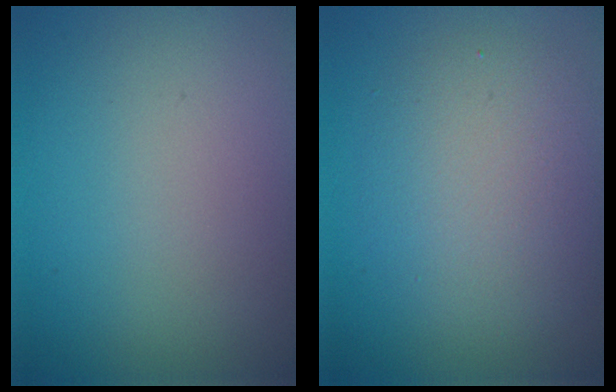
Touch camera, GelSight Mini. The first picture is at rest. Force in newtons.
{"total": 4.8, "press": 4.8, "slide": 0.2}